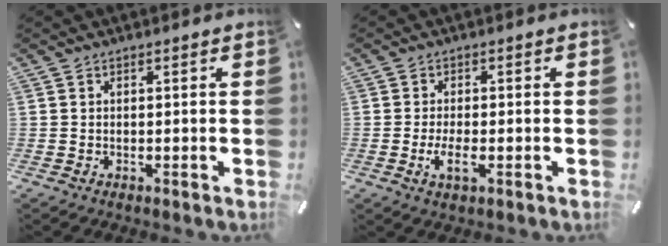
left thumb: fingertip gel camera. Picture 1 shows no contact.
{"total": 4.4, "force": [-1.3, 1.7, 3.8], "torque": [-0.082, -0.001, -0.027]}